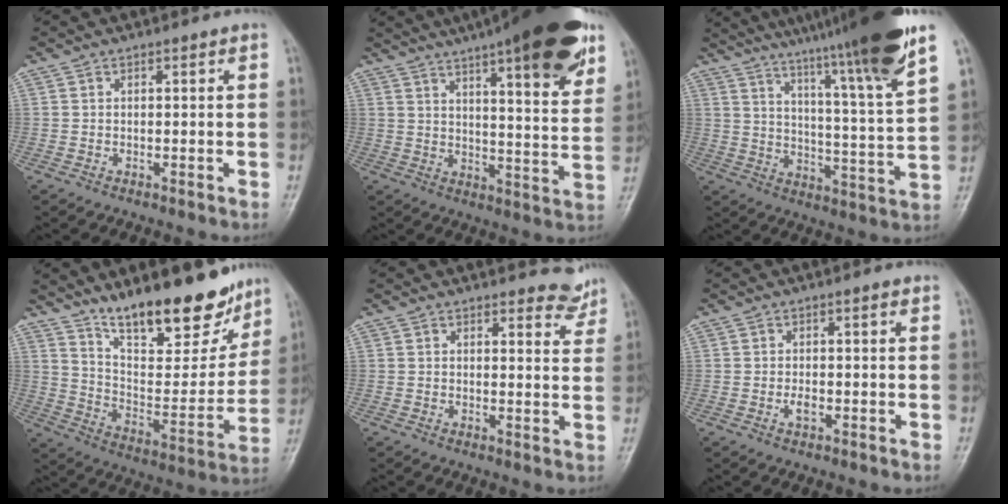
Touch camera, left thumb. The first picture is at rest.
{"total": 24.6, "force": [15.8, 5.4, 18.1], "torque": [-0.238, -0.036, 0.215]}
{"total": 22.0, "force": [16.6, 0.1, 14.5], "torque": [-0.210, -0.082, 0.242]}
{"total": 21.1, "force": [15.5, 7.3, 12.3], "torque": [-0.137, -0.093, 0.252]}
{"total": 4.1, "force": [3.8, 1.5, 0.5], "torque": [0.016, -0.032, 0.033]}
{"total": 1.9, "force": [-0.5, 0.9, 1.6], "torque": [-0.026, 0.002, -0.009]}